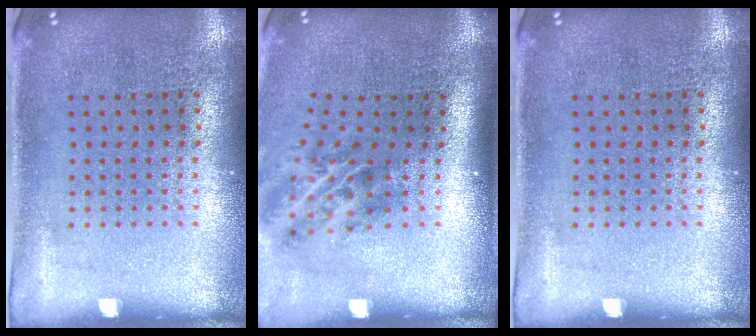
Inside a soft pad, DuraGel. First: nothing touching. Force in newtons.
{"total": 2.1, "press": 1.3, "slide": 1.7}
{"total": 0.0}